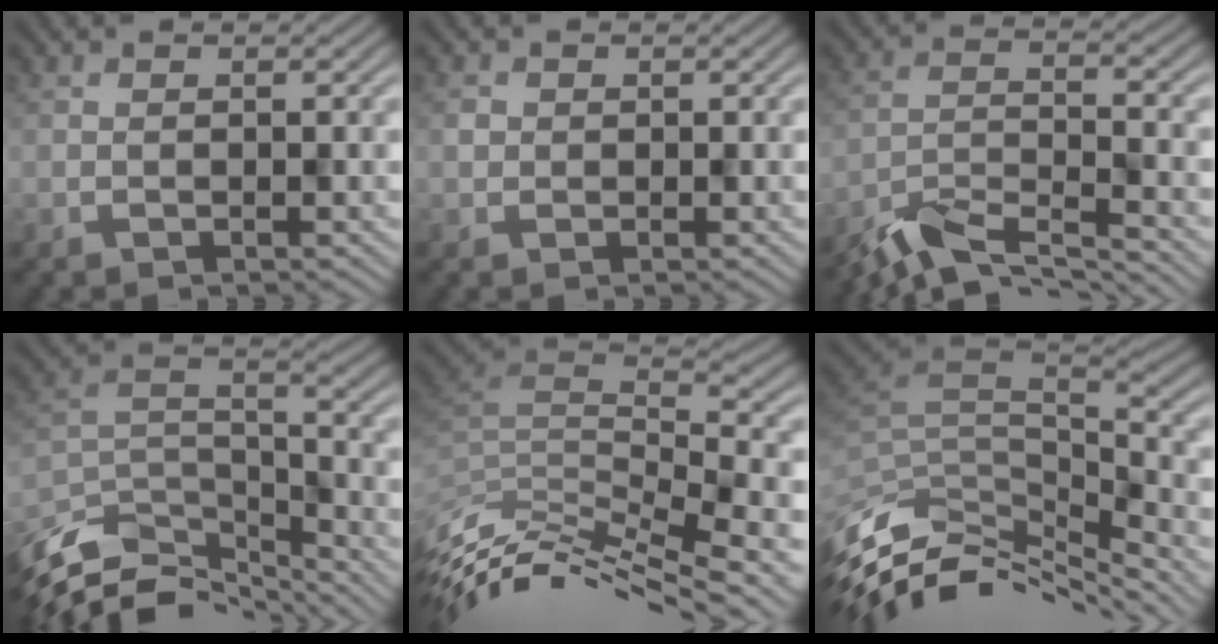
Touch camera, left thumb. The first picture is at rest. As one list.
[{"total": 0.9, "force": [0.2, 0.7, -0.4], "torque": [0.010, -0.002, 0.005]}, {"total": 8.3, "force": [-6.8, 1.8, 4.3], "torque": [-0.080, -0.007, -0.127]}, {"total": 12.4, "force": [-10.6, 4.1, 5.0], "torque": [-0.119, -0.006, -0.173]}, {"total": 10.6, "force": [-5.7, 3.4, 8.3], "torque": [-0.175, 0.001, -0.083]}, {"total": 10.2, "force": [-5.8, 4.4, 7.2], "torque": [-0.162, -0.002, -0.082]}]